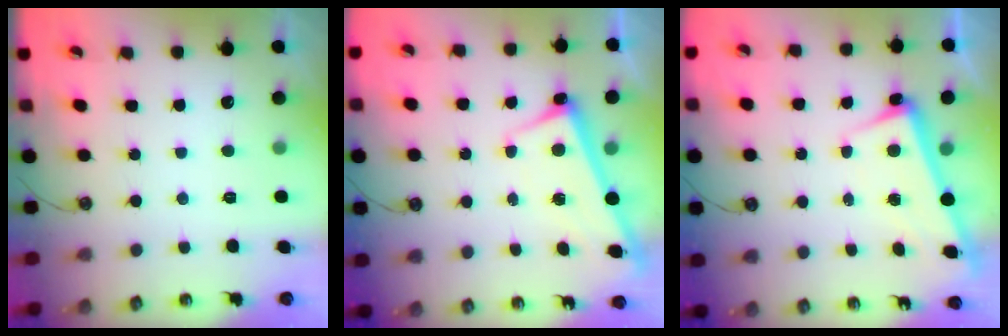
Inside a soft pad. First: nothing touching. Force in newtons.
{"total": 2.7, "press": 2.7, "slide": 0.4}
{"total": 2.6, "press": 2.3, "slide": 1.2}